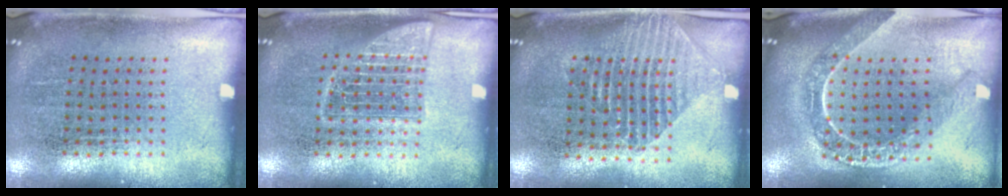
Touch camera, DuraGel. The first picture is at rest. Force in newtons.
{"total": 2.5, "press": 2.4, "slide": 0.3}
{"total": 1.5, "press": 1.3, "slide": 0.8}
{"total": 2.2, "press": 1.9, "slide": 1.1}